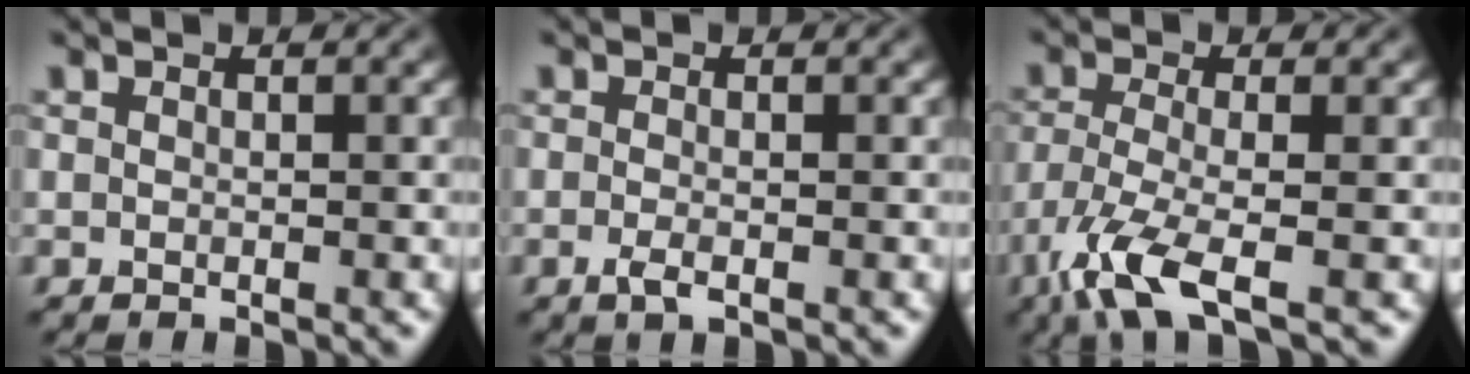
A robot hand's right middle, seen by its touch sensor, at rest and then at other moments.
{"total": 1.3, "force": [-0.6, 0.4, 1.1], "torque": [-0.025, -0.004, -0.014]}
{"total": 5.6, "force": [-3.4, 1.4, 4.3], "torque": [-0.097, -0.012, -0.075]}